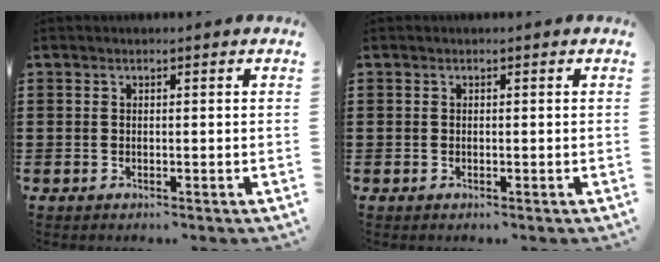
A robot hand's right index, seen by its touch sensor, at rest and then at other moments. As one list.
[{"total": 0.0}]